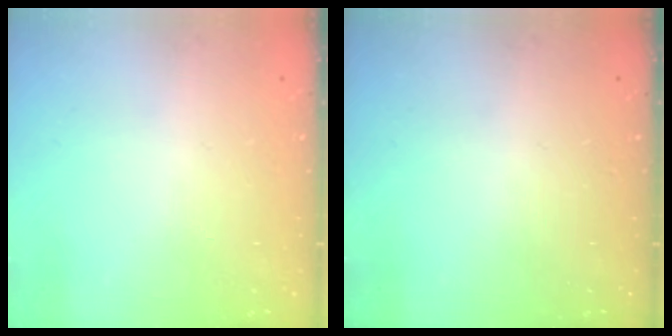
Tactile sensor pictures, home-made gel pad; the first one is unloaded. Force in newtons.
{"total": 0.0}